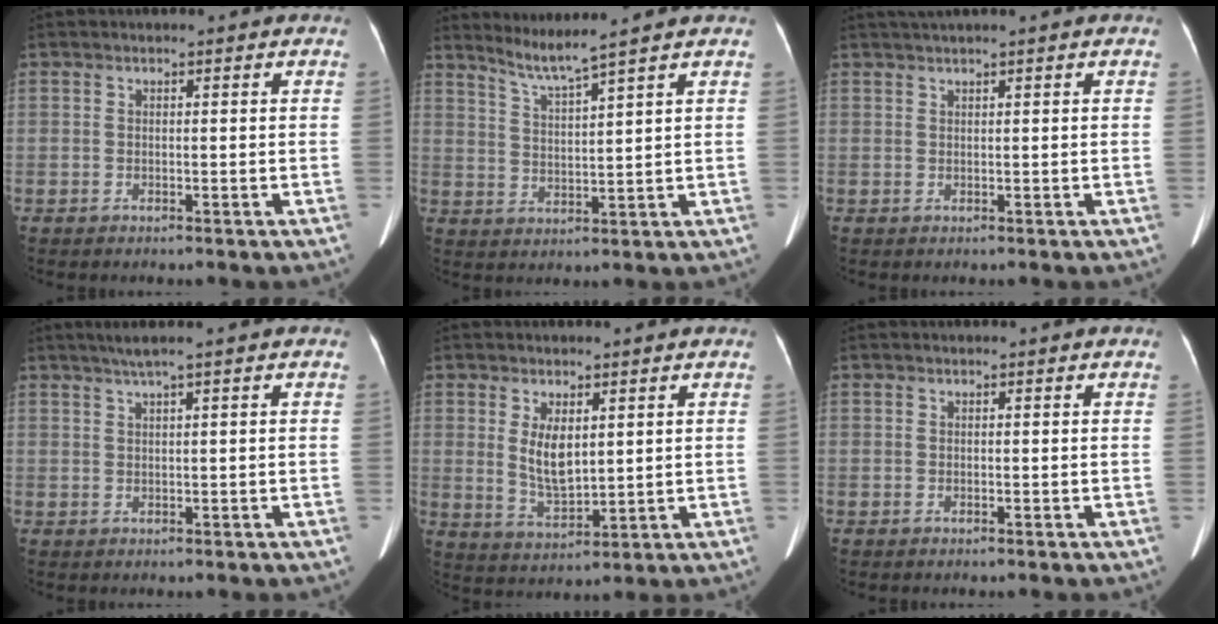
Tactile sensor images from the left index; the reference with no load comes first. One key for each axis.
{"total": 5.0, "fx": 4.2, "fy": -2.0, "fz": 1.7, "tx": -0.042, "ty": -0.016, "tz": 0.087}
{"total": 2.0, "fx": 1.5, "fy": -0.4, "fz": 1.2, "tx": -0.027, "ty": 0.016, "tz": 0.034}
{"total": 2.4, "fx": 1.5, "fy": -0.5, "fz": 1.8, "tx": -0.044, "ty": 0.006, "tz": 0.035}
{"total": 5.8, "fx": 1.7, "fy": 2.3, "fz": 5.0, "tx": -0.098, "ty": -0.008, "tz": 0.043}
{"total": 0.0}